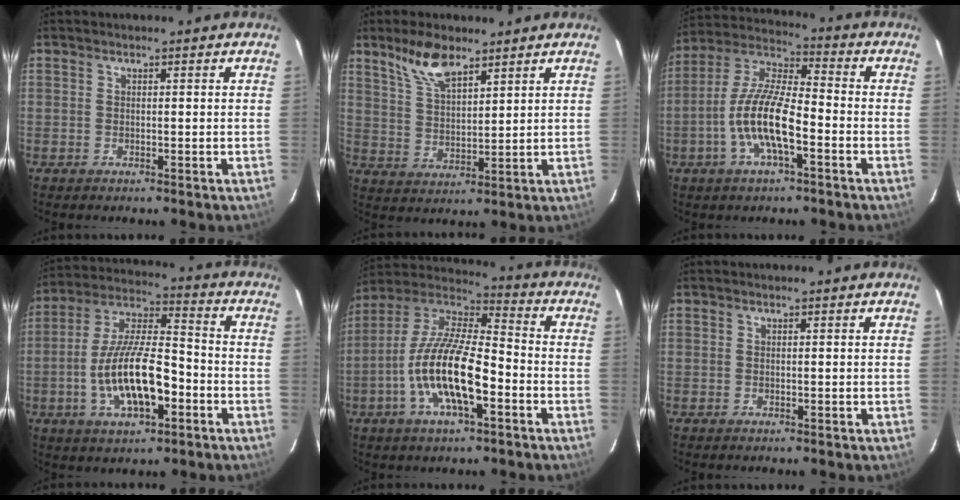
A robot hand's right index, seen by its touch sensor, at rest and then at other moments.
{"total": 8.4, "force": [6.0, 3.1, 4.9], "torque": [-0.094, 0.011, 0.122]}
{"total": 13.0, "force": [-4.5, 3.5, 11.7], "torque": [-0.241, 0.000, -0.090]}
{"total": 15.9, "force": [-4.9, 5.7, 13.9], "torque": [-0.275, 0.003, -0.086]}
{"total": 17.0, "force": [-5.7, 5.3, 15.1], "torque": [-0.300, -0.008, -0.115]}
{"total": 0.0}